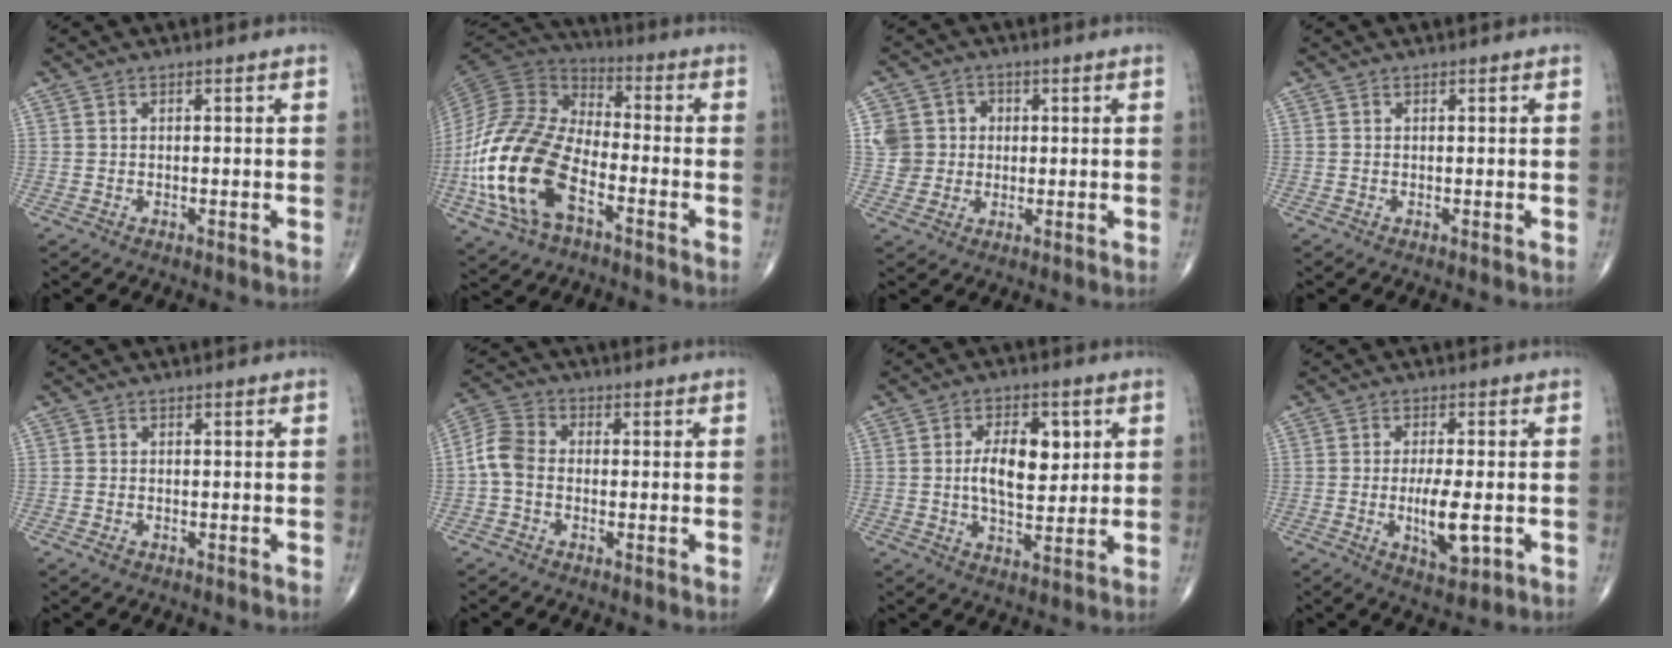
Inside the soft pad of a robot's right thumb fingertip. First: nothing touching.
{"total": 21.2, "force": [-7.1, 11.3, 16.5], "torque": [-0.342, 0.033, -0.137]}
{"total": 6.3, "force": [0.6, 6.2, 1.1], "torque": [0.014, 0.010, 0.007]}
{"total": 0.0}
{"total": 0.9, "force": [-0.5, 0.5, 0.5], "torque": [-0.010, 0.001, -0.009]}
{"total": 5.8, "force": [-0.9, 4.2, 3.9], "torque": [-0.074, 0.017, -0.033]}
{"total": 9.9, "force": [1.7, 5.3, 8.2], "torque": [-0.113, -0.009, 0.031]}
{"total": 7.2, "force": [-1.4, 2.3, 6.7], "torque": [-0.115, -0.012, -0.020]}